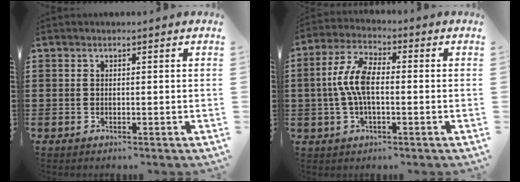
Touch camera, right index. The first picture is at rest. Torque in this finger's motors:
{"motor_torque": [1.83, -0.17, 0.86, 0.21]}